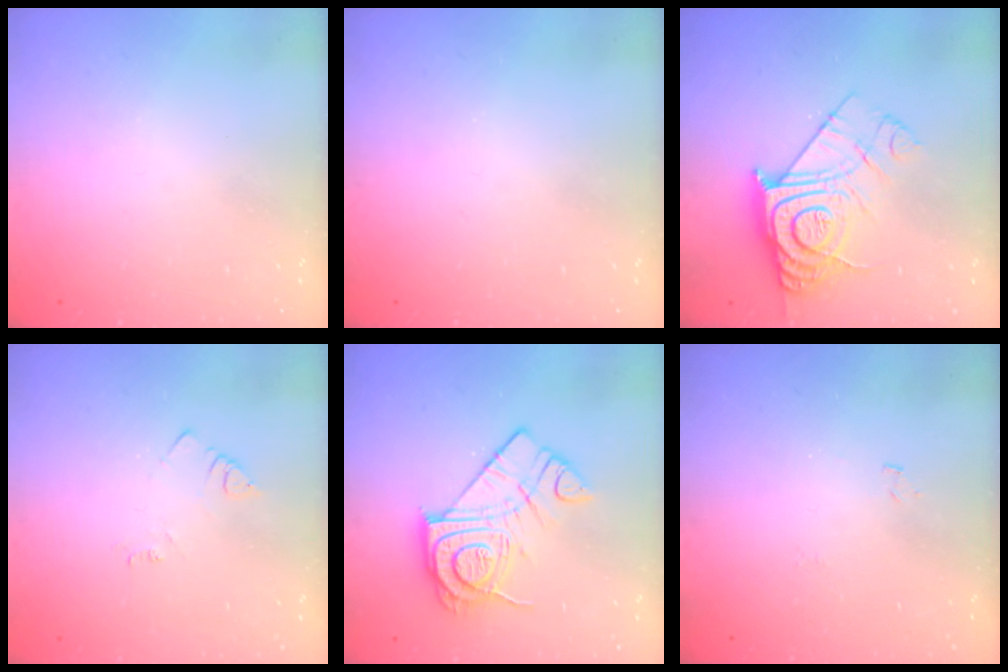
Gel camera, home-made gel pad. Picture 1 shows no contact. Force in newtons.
{"total": 0.0}
{"total": 15.3, "press": 15.2, "slide": 1.1}
{"total": 2.7, "press": 2.7, "slide": 0.4}
{"total": 14.3, "press": 14.3, "slide": 0.7}
{"total": 4.1, "press": 4.1, "slide": 0.4}